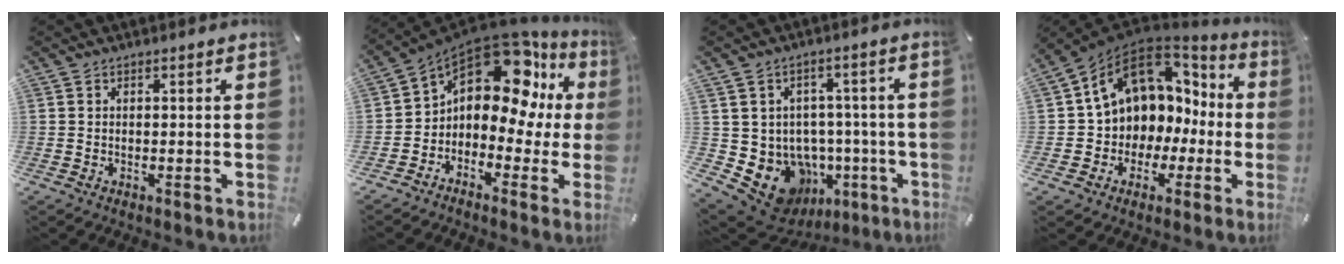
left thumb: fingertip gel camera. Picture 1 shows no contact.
{"total": 13.3, "force": [7.1, 7.5, 8.4], "torque": [-0.136, -0.059, 0.118]}
{"total": 12.1, "force": [-5.1, 9.7, 5.1], "torque": [-0.098, 0.013, -0.071]}
{"total": 12.2, "force": [4.6, 9.8, 5.6], "torque": [-0.103, -0.034, 0.085]}